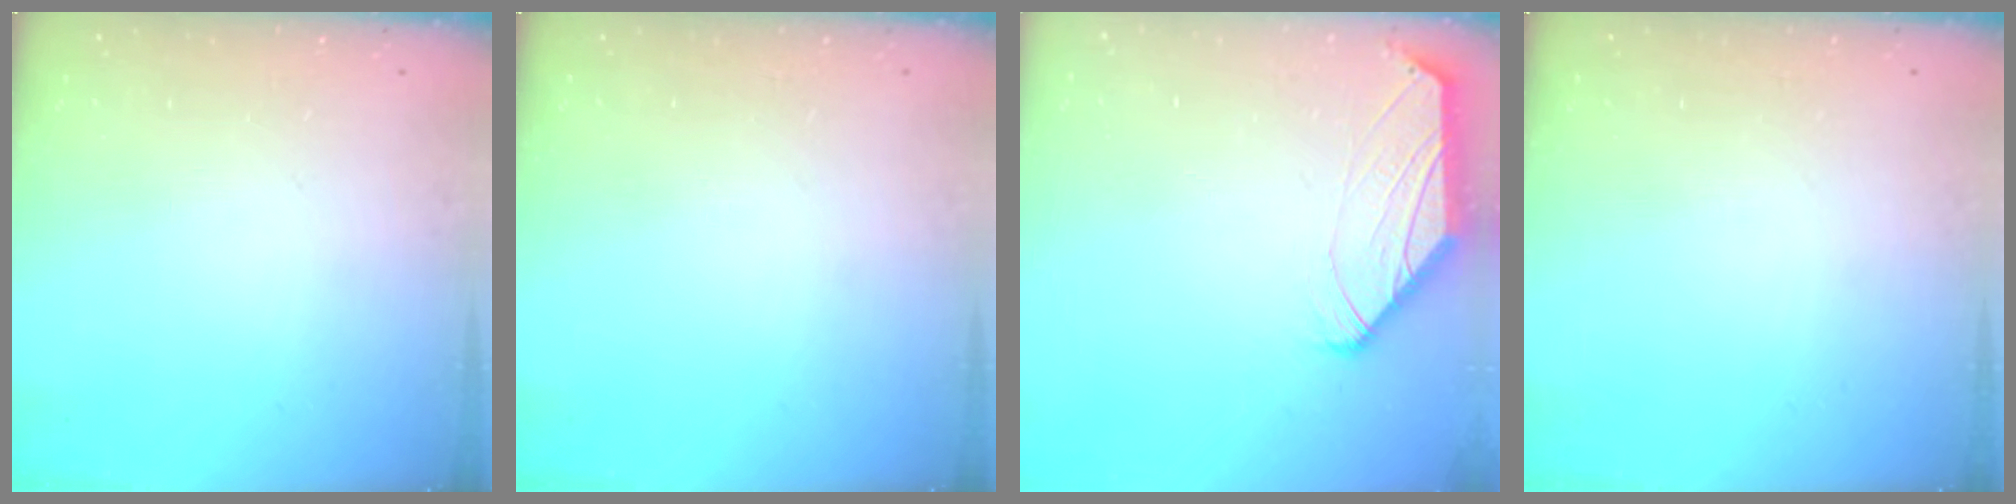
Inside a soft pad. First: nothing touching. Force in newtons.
{"total": 0.0}
{"total": 0.6, "press": 0.6, "slide": 0.2}
{"total": 0.0}